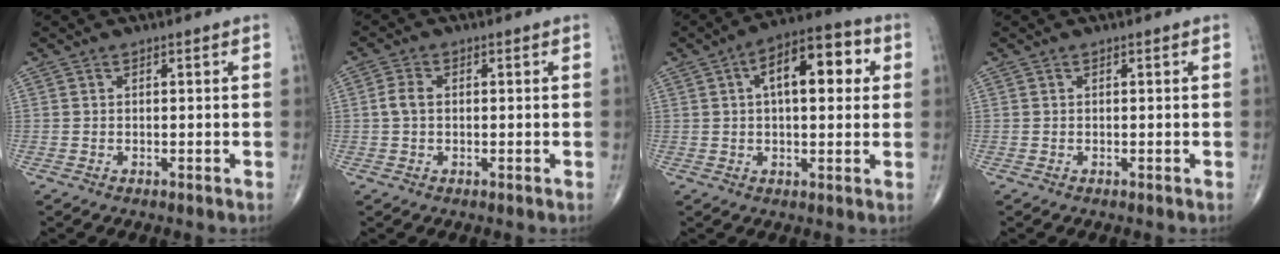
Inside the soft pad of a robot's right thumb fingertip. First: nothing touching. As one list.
[{"total": 2.8, "force": [0.1, 1.8, 2.1], "torque": [-0.046, 0.007, -0.002]}, {"total": 13.3, "force": [3.3, 6.2, 11.3], "torque": [-0.147, 0.022, 0.043]}, {"total": 0.0}]